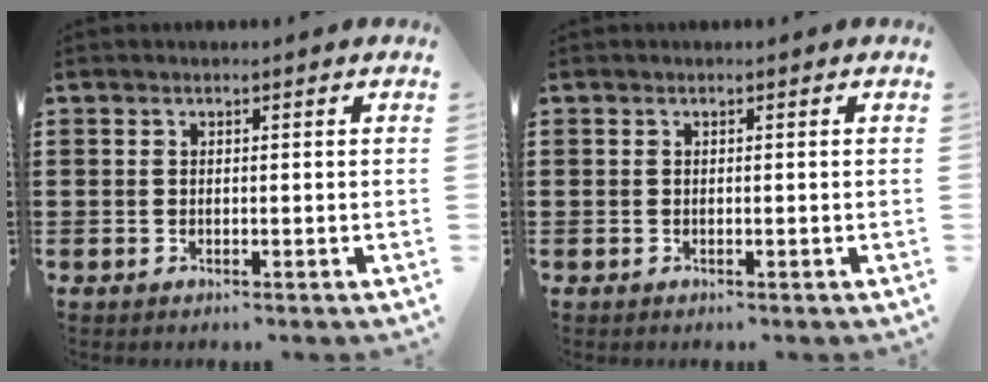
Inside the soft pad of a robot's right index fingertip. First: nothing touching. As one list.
[{"total": 0.0}]